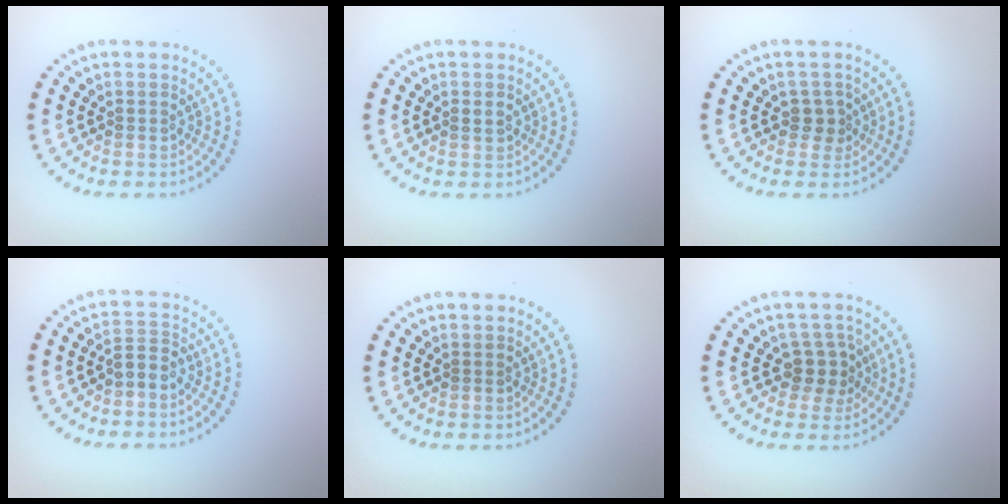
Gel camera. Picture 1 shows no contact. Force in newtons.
{"total": 0.8, "press": 0.8, "slide": 0.1}
{"total": 1.6, "press": 1.3, "slide": 0.9}
{"total": 1.9, "press": 1.3, "slide": 1.3}
{"total": 0.0}
{"total": 2.6, "press": 2.0, "slide": 1.7}